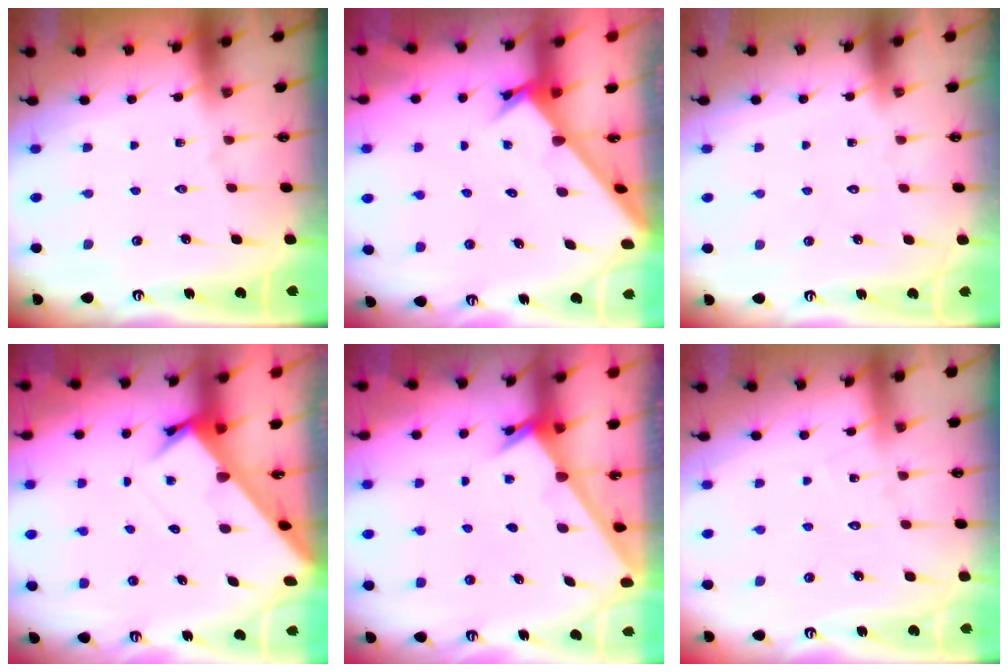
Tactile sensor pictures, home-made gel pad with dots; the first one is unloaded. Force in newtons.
{"total": 2.6, "press": 2.6, "slide": 0.3}
{"total": 1.5, "press": 1.5, "slide": 0.0}
{"total": 3.3, "press": 3.3, "slide": 0.3}
{"total": 2.6, "press": 2.6, "slide": 0.2}
{"total": 5.5, "press": 5.5, "slide": 0.3}